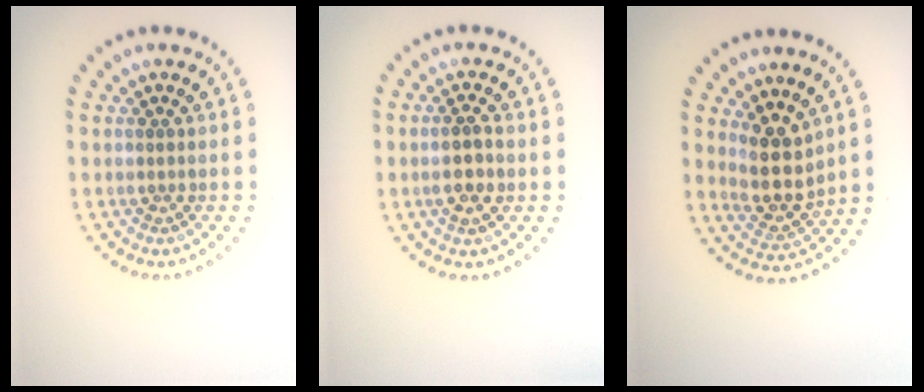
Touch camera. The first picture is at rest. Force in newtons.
{"total": 1.8, "press": 1.7, "slide": 0.5}
{"total": 3.8, "press": 3.2, "slide": 2.1}